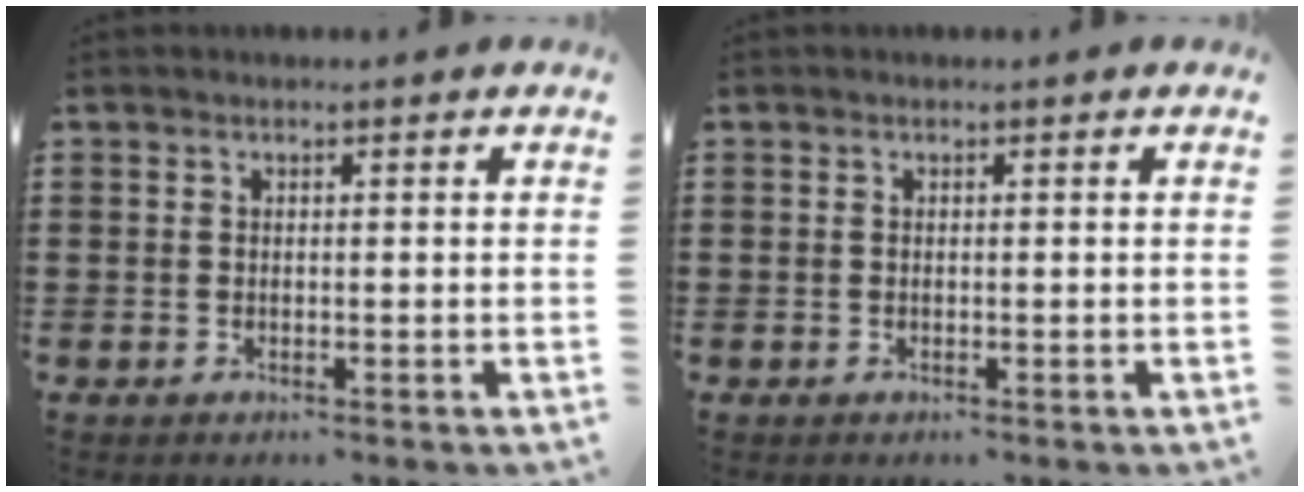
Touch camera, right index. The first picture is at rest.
{"total": 0.0}